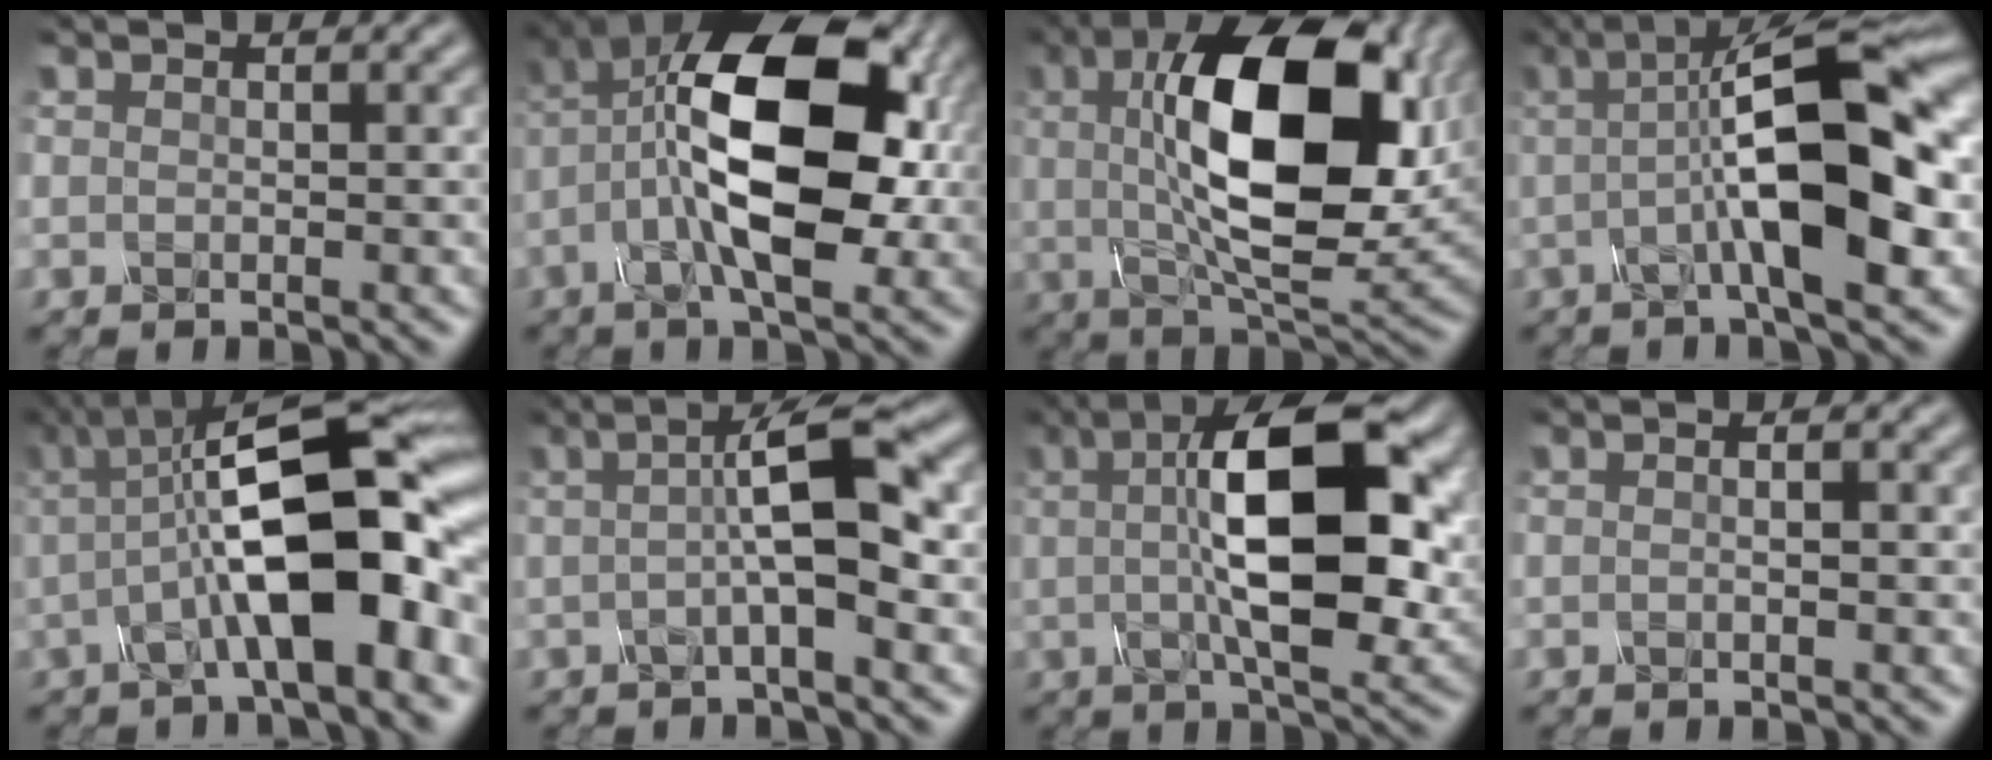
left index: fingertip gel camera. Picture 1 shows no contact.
{"total": 13.9, "force": [-0.2, 6.5, 12.3], "torque": [-0.212, 0.021, -0.016]}
{"total": 14.5, "force": [2.7, 6.3, 12.8], "torque": [-0.207, 0.009, 0.041]}
{"total": 11.7, "force": [0.1, 3.0, 11.3], "torque": [-0.166, 0.024, -0.010]}
{"total": 12.6, "force": [-0.5, 4.2, 11.9], "torque": [-0.183, 0.012, -0.016]}
{"total": 6.2, "force": [0.4, 1.2, 6.1], "torque": [-0.095, 0.015, -0.001]}
{"total": 13.1, "force": [2.2, 4.5, 12.1], "torque": [-0.184, 0.009, 0.031]}
{"total": 2.6, "force": [0.7, 1.3, 2.1], "torque": [-0.002, 0.007, -0.019]}